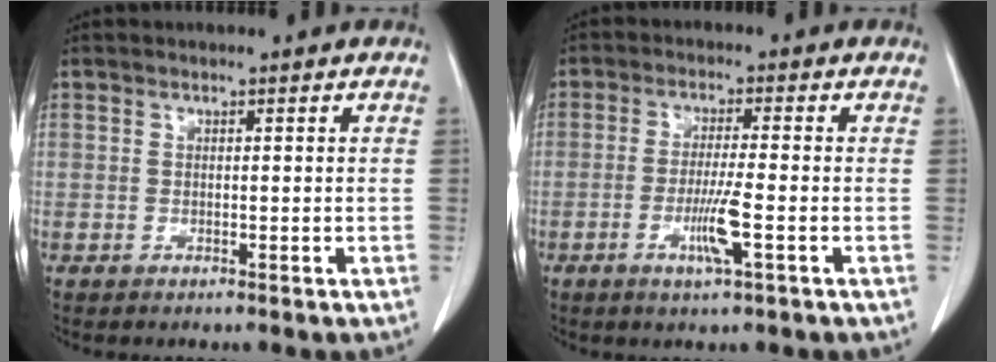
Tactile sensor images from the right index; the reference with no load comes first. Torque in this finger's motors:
{"motor_torque": [0.01, -0.02, 0.08, 0.06]}